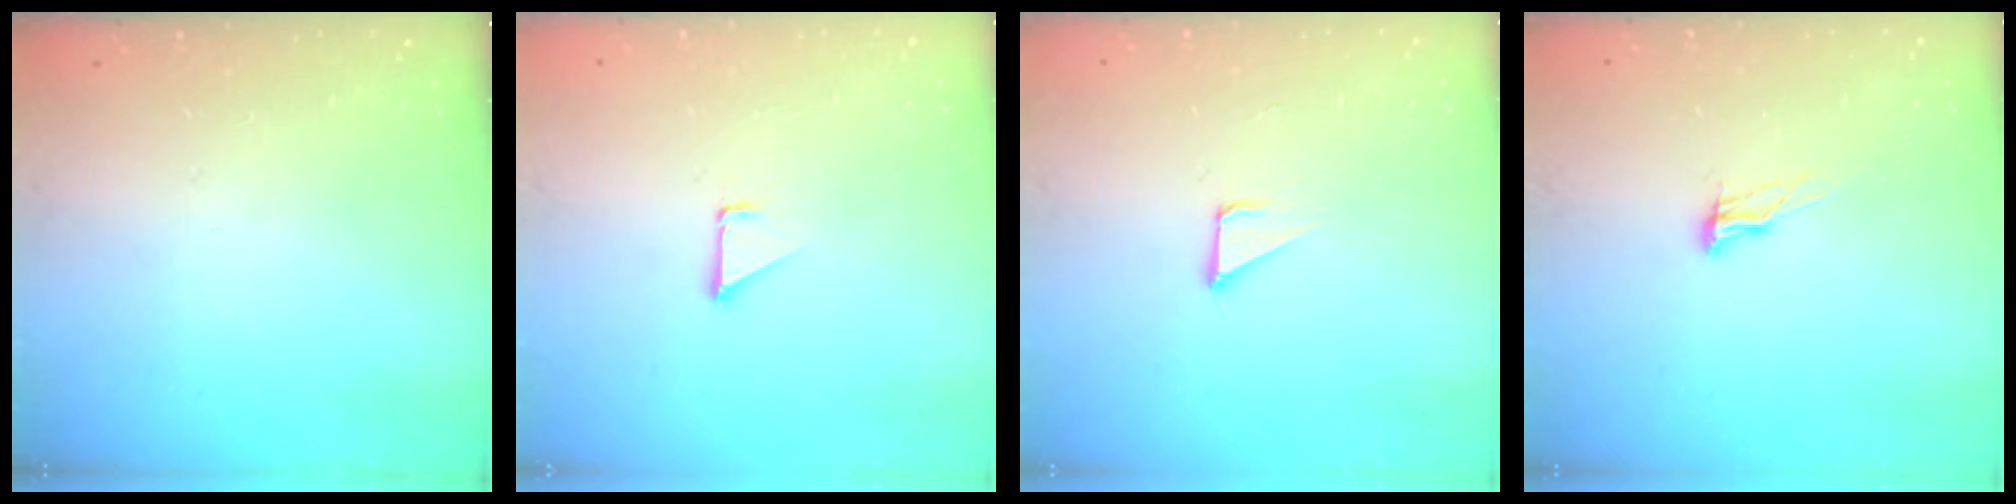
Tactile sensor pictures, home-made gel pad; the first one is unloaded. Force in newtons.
{"total": 1.3, "press": 1.3, "slide": 0.1}
{"total": 2.1, "press": 2.1, "slide": 0.1}
{"total": 7.9, "press": 7.6, "slide": 2.2}